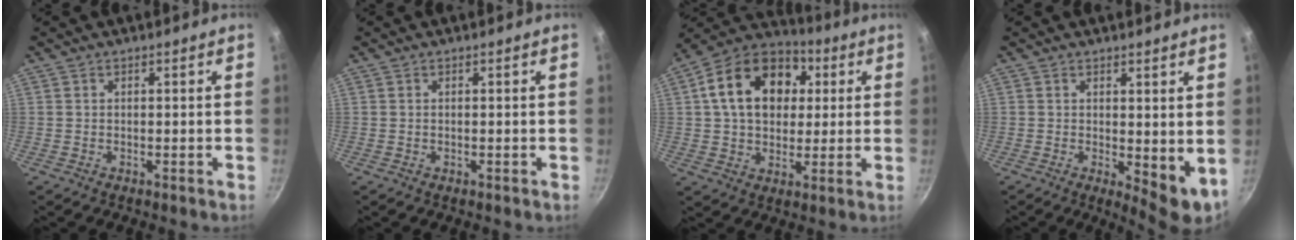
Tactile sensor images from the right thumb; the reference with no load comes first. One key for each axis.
{"total": 0.0}
{"total": 18.4, "fx": 4.2, "fy": 13.4, "fz": 11.9, "tx": -0.176, "ty": 0.023, "tz": 0.056}
{"total": 6.4, "fx": 0.9, "fy": 2.6, "fz": 5.8, "tx": -0.073, "ty": -0.013, "tz": 0.018}